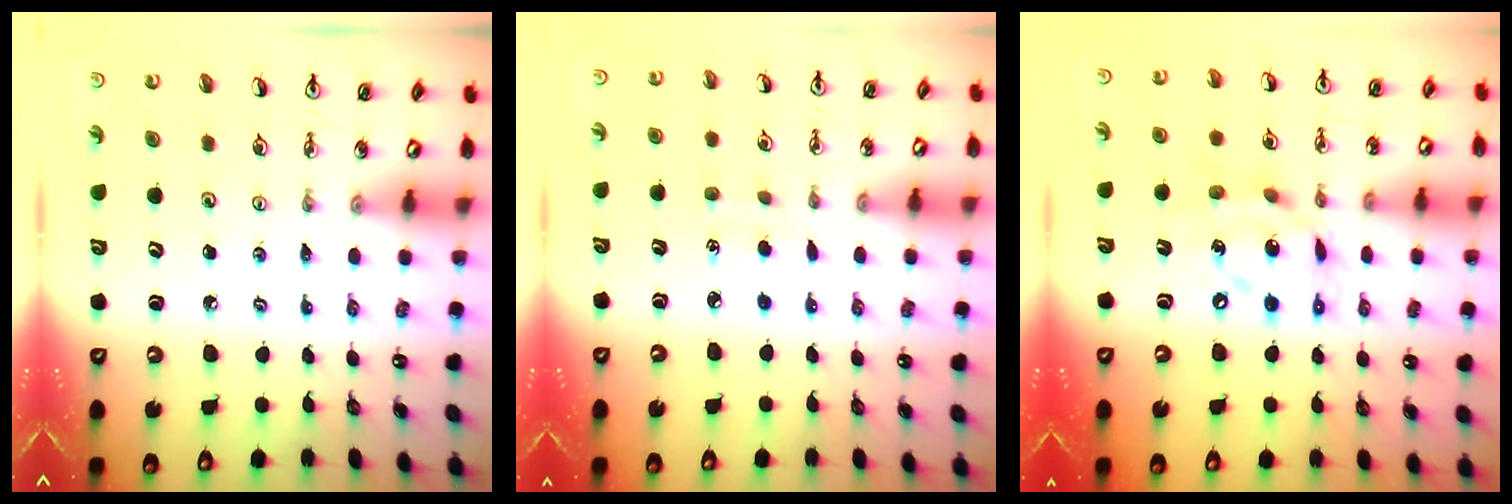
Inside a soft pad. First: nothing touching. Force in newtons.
{"total": 2.9, "press": 2.8, "slide": 0.5}
{"total": 14.1, "press": 14.0, "slide": 1.2}